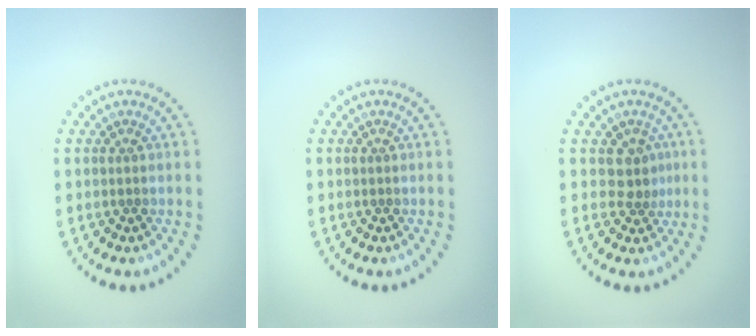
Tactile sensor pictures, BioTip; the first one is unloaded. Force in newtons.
{"total": 0.0}
{"total": 2.2, "press": 1.7, "slide": 1.3}